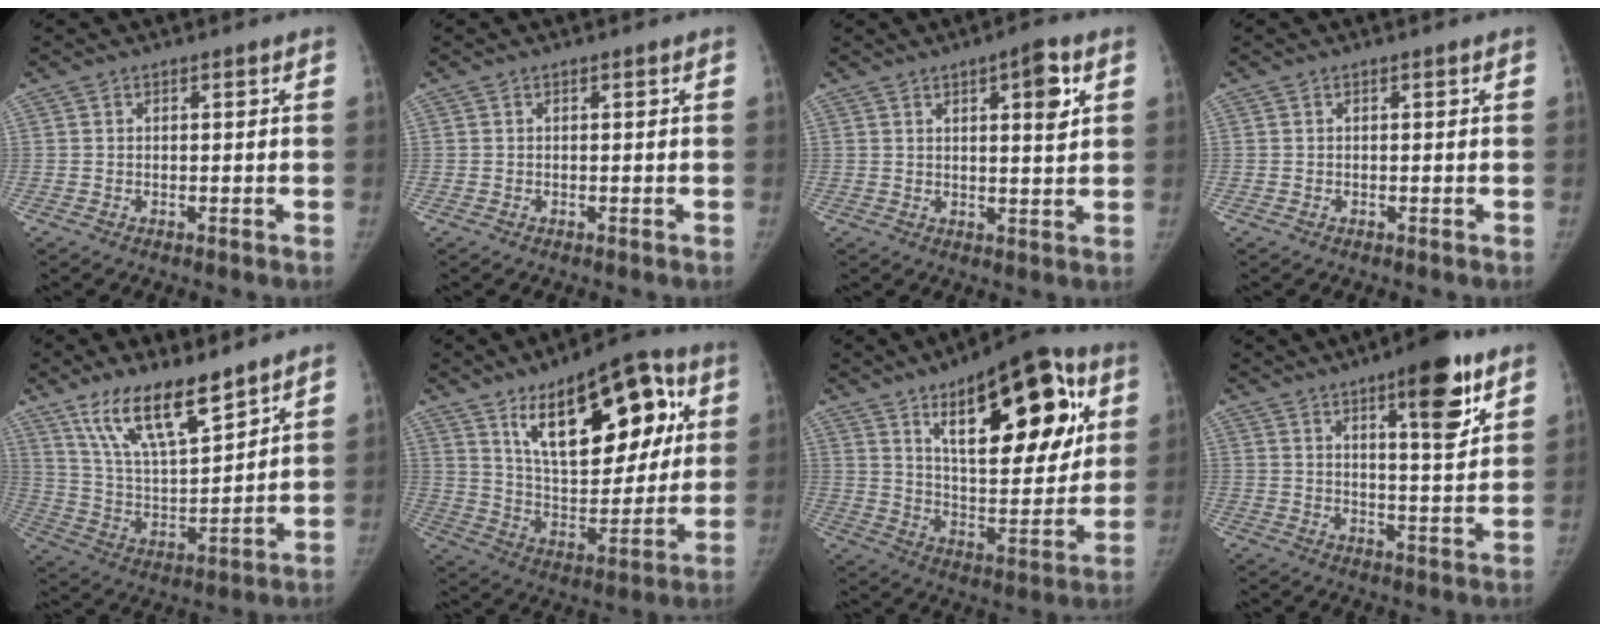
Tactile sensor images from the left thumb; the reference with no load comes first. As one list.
[{"total": 0.0}, {"total": 6.4, "force": [2.7, 1.8, 5.6], "torque": [-0.066, -0.012, 0.035]}, {"total": 0.0}, {"total": 15.2, "force": [10.7, 4.6, 9.8], "torque": [-0.154, -0.061, 0.210]}, {"total": 25.2, "force": [10.3, 12.0, 19.6], "torque": [-0.234, -0.024, 0.166]}, {"total": 26.8, "force": [11.1, 11.2, 21.6], "torque": [-0.263, -0.031, 0.170]}, {"total": 12.2, "force": [6.7, 3.1, 9.7], "torque": [-0.117, -0.036, 0.093]}]